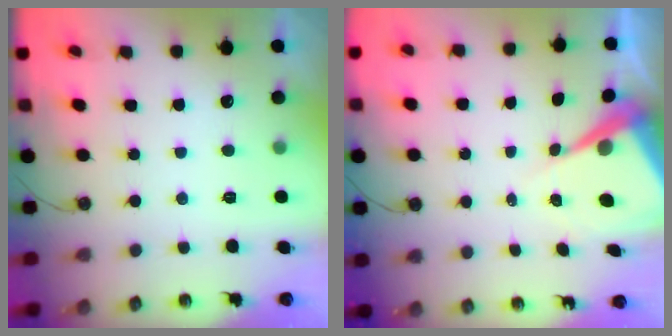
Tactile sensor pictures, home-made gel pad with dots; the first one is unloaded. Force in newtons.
{"total": 9.3, "press": 9.2, "slide": 0.9}